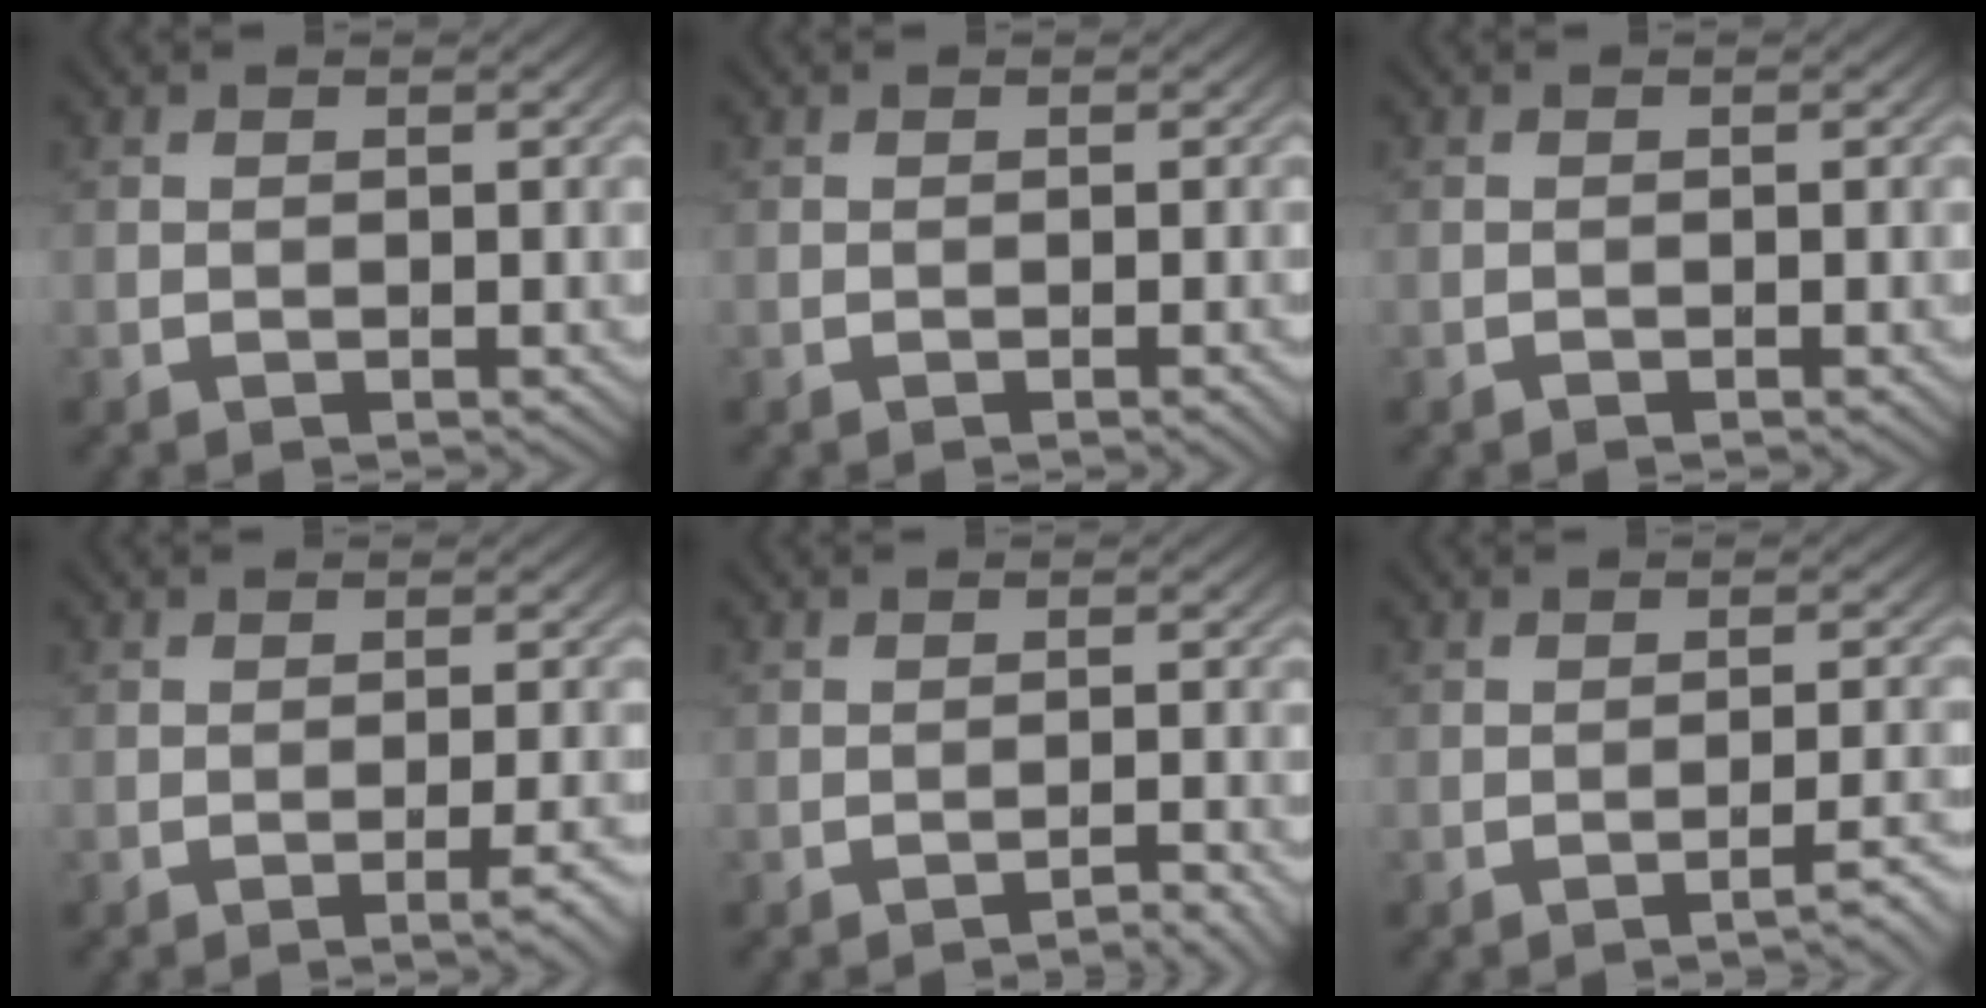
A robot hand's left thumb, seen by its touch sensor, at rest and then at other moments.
{"total": 0.7, "force": [-0.4, 0.1, 0.6], "torque": [-0.006, 0.002, -0.008]}
{"total": 0.6, "force": [-0.5, -0.2, -0.1], "torque": [0.002, 0.002, -0.010]}
{"total": 2.4, "force": [-1.6, -0.3, 1.8], "torque": [-0.033, 0.006, -0.023]}
{"total": 2.1, "force": [-2.0, -0.5, 0.5], "torque": [-0.008, 0.008, -0.030]}
{"total": 2.6, "force": [-2.2, -0.5, 1.3], "torque": [-0.019, 0.011, -0.031]}